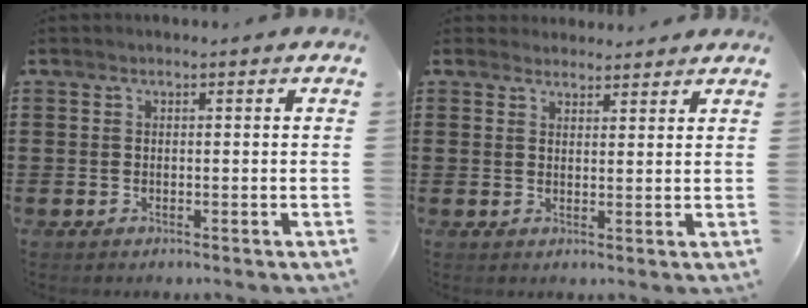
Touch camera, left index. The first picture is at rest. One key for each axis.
{"total": 2.6, "fx": 2.6, "fy": 0.5, "fz": -0.1, "tx": -0.005, "ty": -0.002, "tz": 0.050}